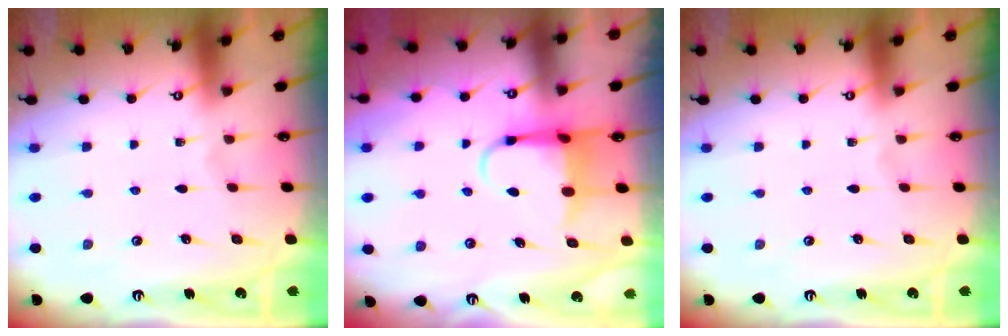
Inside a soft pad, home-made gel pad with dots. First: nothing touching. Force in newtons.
{"total": 5.5, "press": 5.5, "slide": 0.9}
{"total": 0.0}